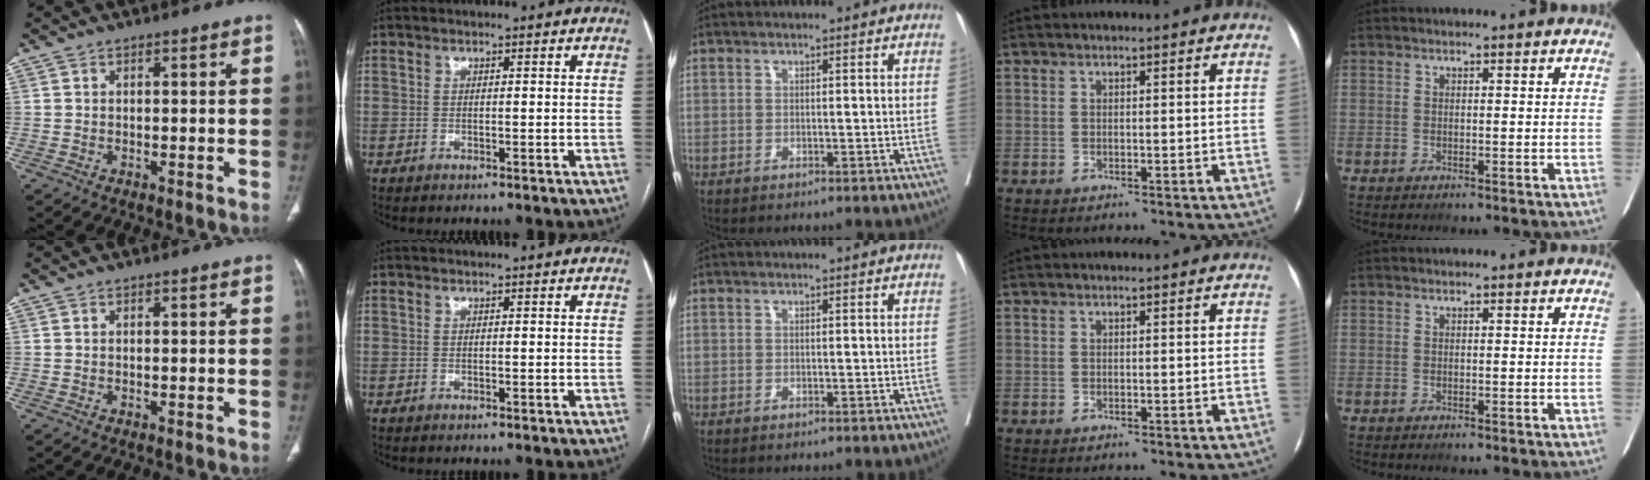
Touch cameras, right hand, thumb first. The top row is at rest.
{}